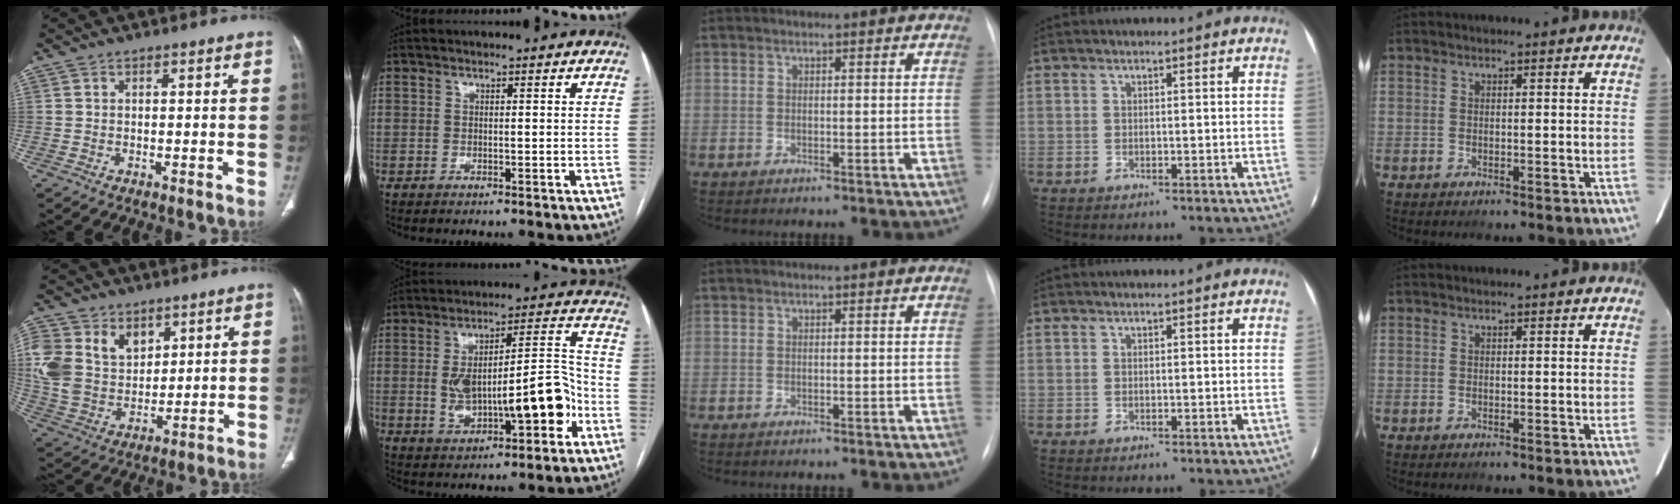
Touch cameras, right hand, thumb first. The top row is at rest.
{"thumb": {"total": 17.5, "force": [6.2, 13.1, 9.7], "torque": [-0.201, -0.009, 0.135]}, "index": {"total": 15.9, "force": [-3.3, 5.1, 14.7], "torque": [-0.233, 0.033, -0.037]}}